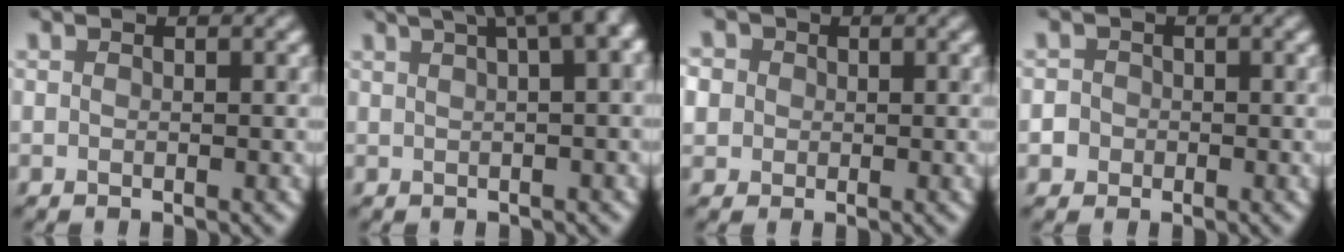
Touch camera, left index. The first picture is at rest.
{"total": 10.7, "force": [5.0, 4.5, 8.3], "torque": [-0.079, 0.064, 0.053]}
{"total": 4.3, "force": [1.2, 3.9, 1.4], "torque": [-0.031, 0.031, -0.001]}
{"total": 2.1, "force": [-0.9, 1.9, 0.1], "torque": [0.016, 0.011, -0.027]}